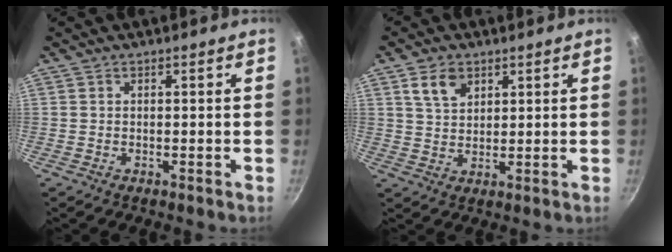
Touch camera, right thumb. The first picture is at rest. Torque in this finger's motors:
{"motor_torque": [0.52, 2.83, 0.71, 0.47, 0.15]}